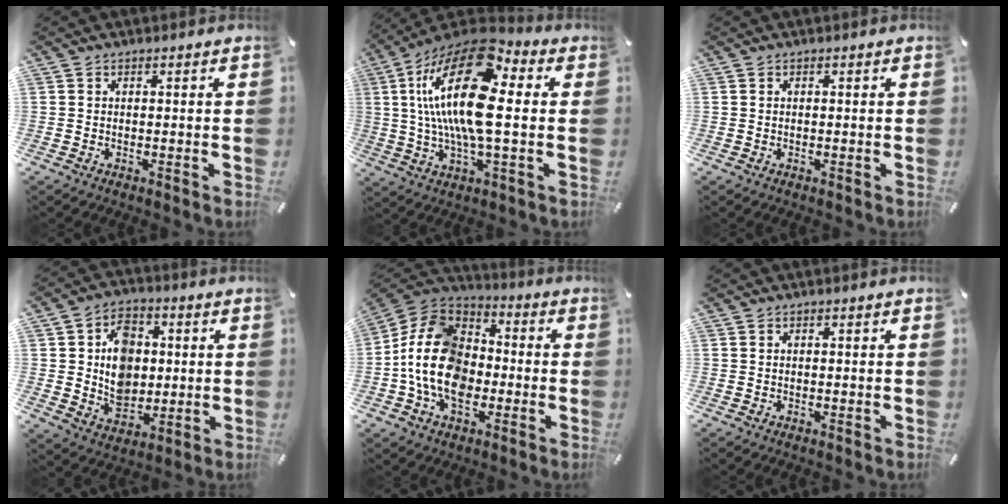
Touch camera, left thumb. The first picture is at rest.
{"total": 24.1, "force": [3.5, 10.1, 21.6], "torque": [-0.443, -0.011, 0.053]}
{"total": 0.0}
{"total": 11.8, "force": [1.2, 9.7, 6.7], "torque": [-0.105, 0.009, 0.023]}
{"total": 15.8, "force": [-4.2, 11.9, 9.5], "torque": [-0.197, 0.030, -0.082]}
{"total": 0.0}